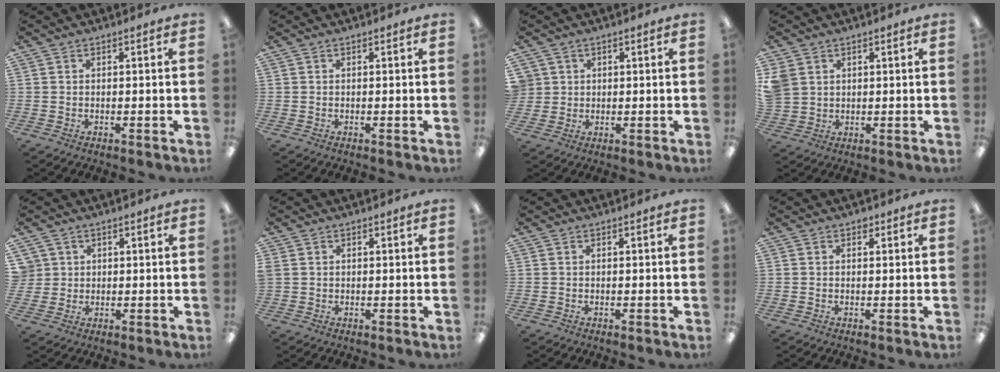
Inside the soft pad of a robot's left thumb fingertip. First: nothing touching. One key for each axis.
{"total": 0.0}
{"total": 3.2, "fx": 1.1, "fy": 3.0, "fz": -0.3, "tx": 0.001, "ty": 0.002, "tz": 0.018}
{"total": 5.1, "fx": 2.0, "fy": 4.4, "fz": 1.5, "tx": -0.039, "ty": 0.011, "tz": 0.043}
{"total": 3.5, "fx": 1.2, "fy": 3.3, "fz": 0.0, "tx": -0.005, "ty": 0.003, "tz": 0.020}
{"total": 1.5, "fx": 0.4, "fy": 1.4, "fz": 0.4, "tx": -0.009, "ty": 0.003, "tz": 0.006}
{"total": 0.0}
{"total": 1.0, "fx": 0.6, "fy": 0.7, "fz": 0.4, "tx": 0.000, "ty": 0.000, "tz": 0.008}